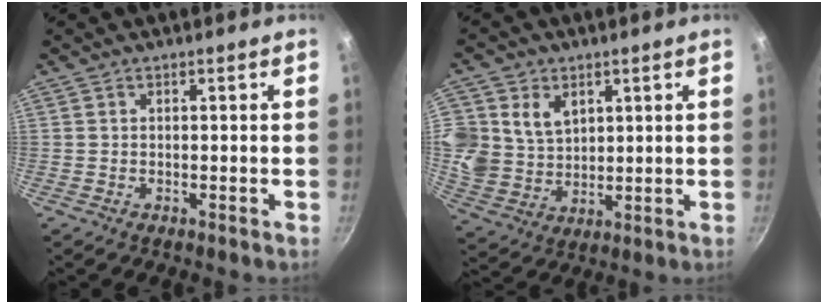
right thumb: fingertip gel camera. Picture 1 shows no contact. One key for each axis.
{"total": 12.9, "fx": 4.3, "fy": 10.6, "fz": 6.0, "tx": -0.118, "ty": -0.013, "tz": 0.093}